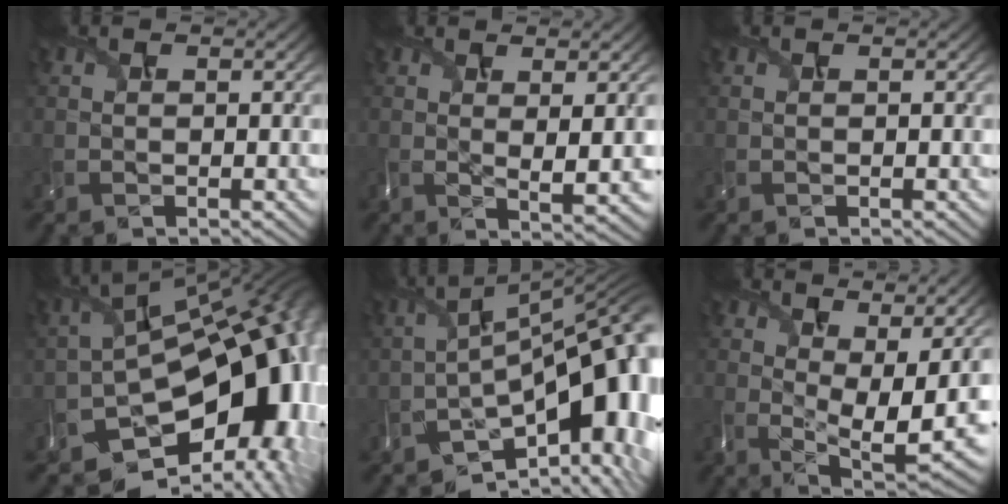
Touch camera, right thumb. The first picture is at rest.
{"total": 5.0, "force": [0.9, 0.7, 4.8], "torque": [-0.073, 0.006, 0.028]}
{"total": 0.0}
{"total": 16.6, "force": [-6.3, 9.8, 11.9], "torque": [-0.163, -0.036, -0.069]}
{"total": 15.3, "force": [-5.7, 6.3, 12.7], "torque": [-0.153, -0.005, -0.068]}
{"total": 10.3, "force": [2.3, 3.2, 9.5], "torque": [-0.158, 0.010, 0.065]}